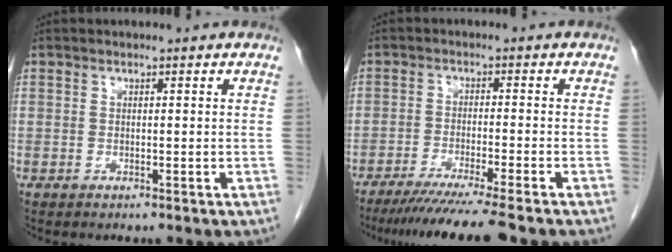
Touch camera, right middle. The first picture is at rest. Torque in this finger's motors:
{"motor_torque": [1.13, -1.01, 0.28, 0.14]}